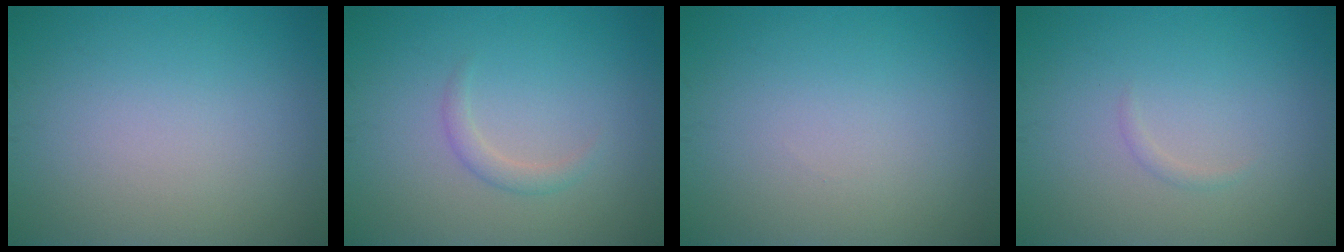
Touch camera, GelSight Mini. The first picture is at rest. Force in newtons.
{"total": 1.3, "press": 1.3, "slide": 0.1}
{"total": 0.0}
{"total": 0.6, "press": 0.6, "slide": 0.0}